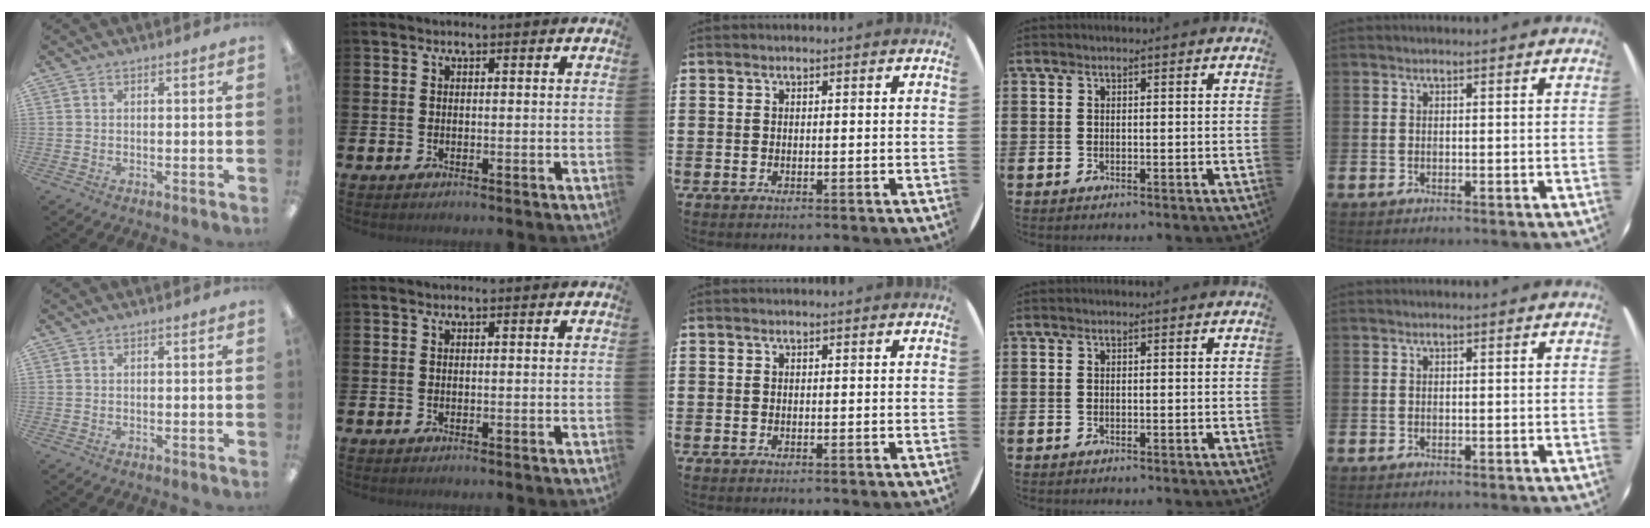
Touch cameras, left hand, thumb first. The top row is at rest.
{}